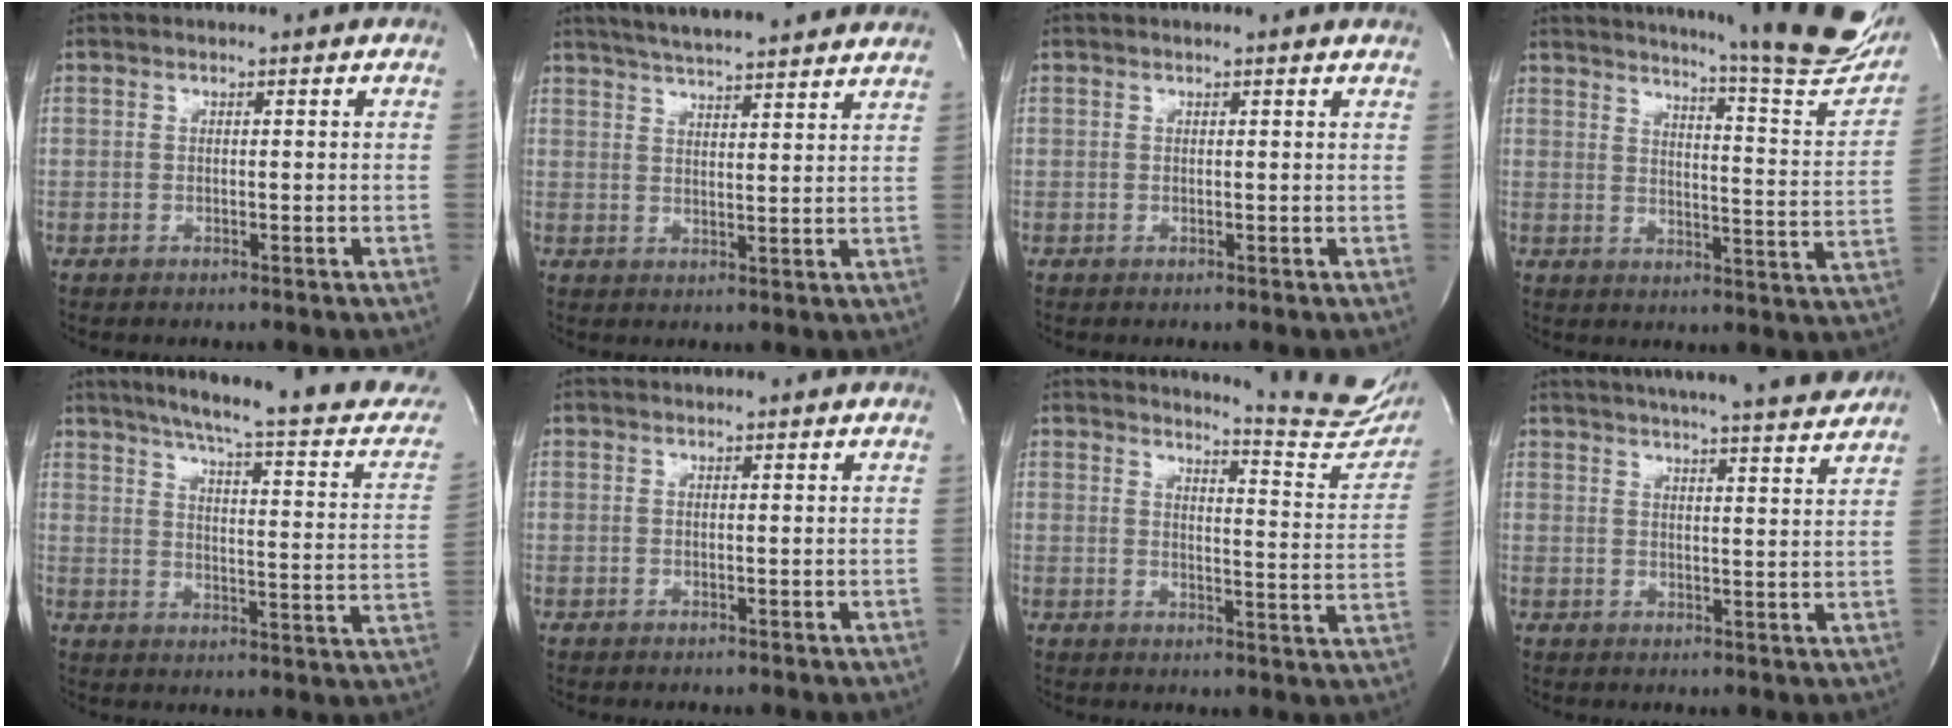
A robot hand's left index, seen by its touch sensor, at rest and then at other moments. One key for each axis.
{"total": 18.9, "fx": 17.0, "fy": 1.8, "fz": 8.1, "tx": -0.131, "ty": 0.021, "tz": 0.226}
{"total": 2.0, "fx": 1.9, "fy": -0.2, "fz": 0.6, "tx": -0.018, "ty": -0.003, "tz": 0.013}
{"total": 22.6, "fx": 19.6, "fy": 0.9, "fz": 11.3, "tx": -0.159, "ty": -0.092, "tz": 0.232}
{"total": 23.9, "fx": 20.3, "fy": 1.6, "fz": 12.4, "tx": -0.177, "ty": -0.051, "tz": 0.247}
{"total": 2.1, "fx": 2.1, "fy": 0.0, "fz": 0.4, "tx": -0.008, "ty": 0.013, "tz": 0.023}
{"total": 13.7, "fx": 13.4, "fy": 0.1, "fz": 3.0, "tx": -0.037, "ty": -0.099, "tz": 0.139}
{"total": 19.1, "fx": 17.3, "fy": 0.6, "fz": 8.0, "tx": -0.129, "ty": -0.010, "tz": 0.221}